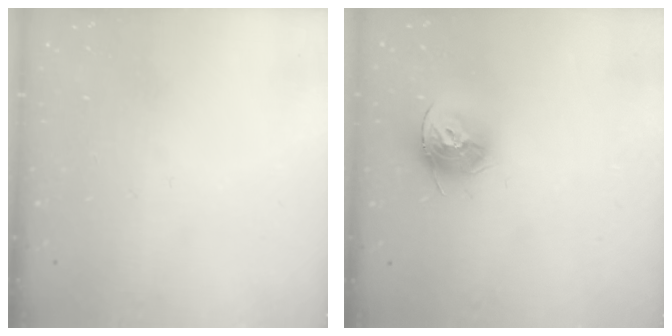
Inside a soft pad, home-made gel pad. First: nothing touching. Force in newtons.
{"total": 12.6, "press": 12.5, "slide": 1.2}